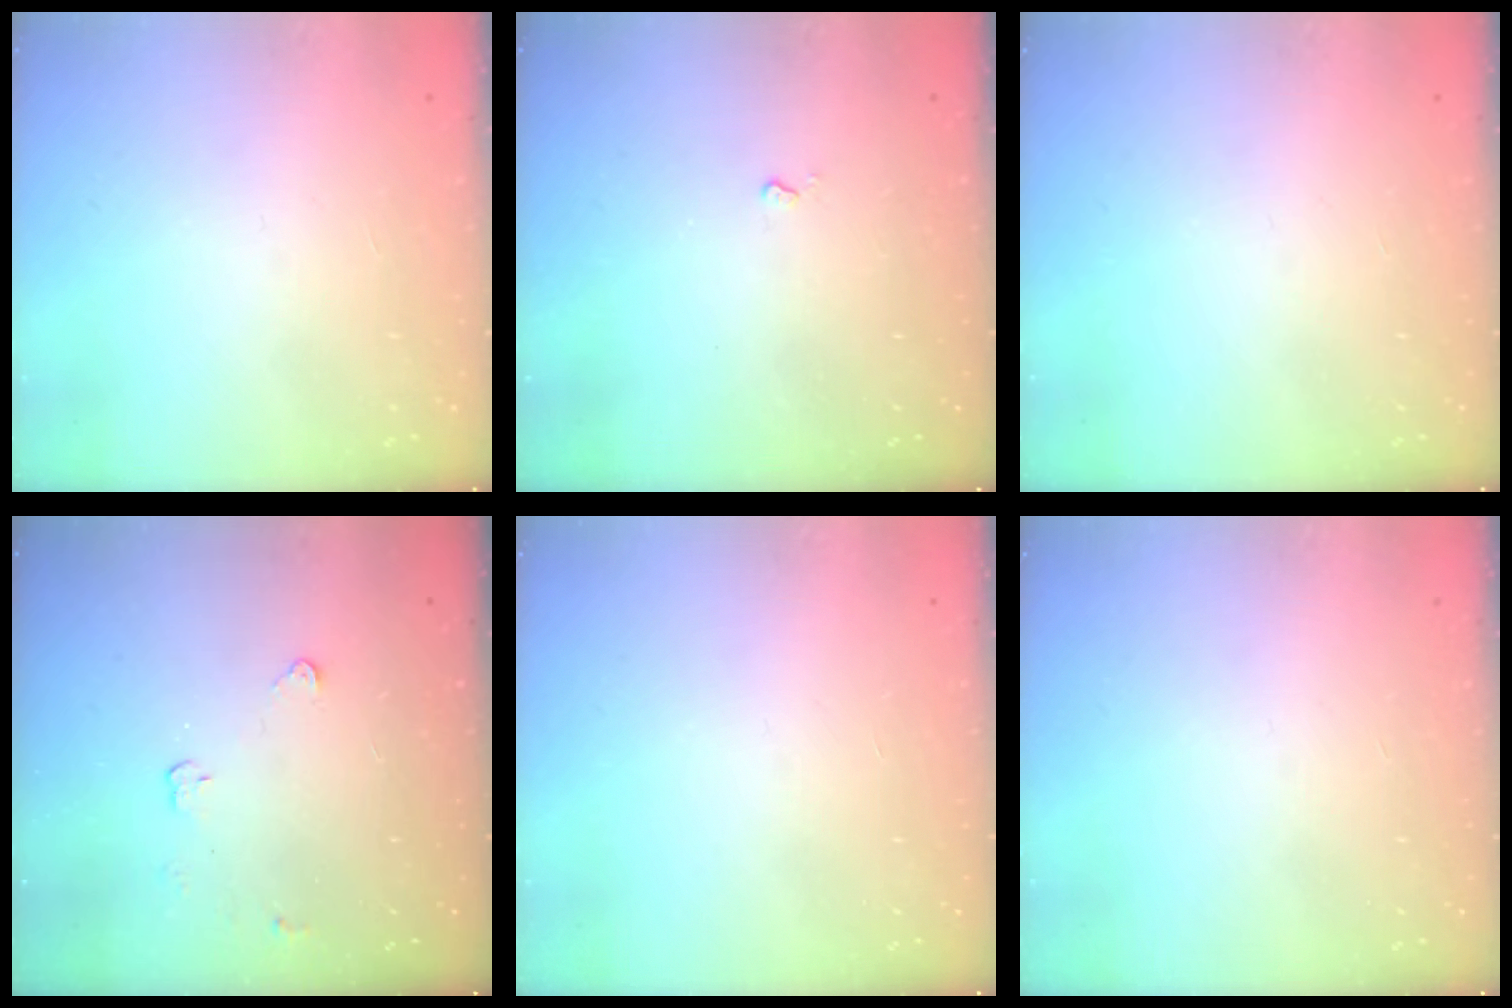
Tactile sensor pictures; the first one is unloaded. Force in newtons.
{"total": 2.4, "press": 2.4, "slide": 0.4}
{"total": 0.0}
{"total": 2.9, "press": 2.9, "slide": 0.4}
{"total": 0.0}
{"total": 0.0}